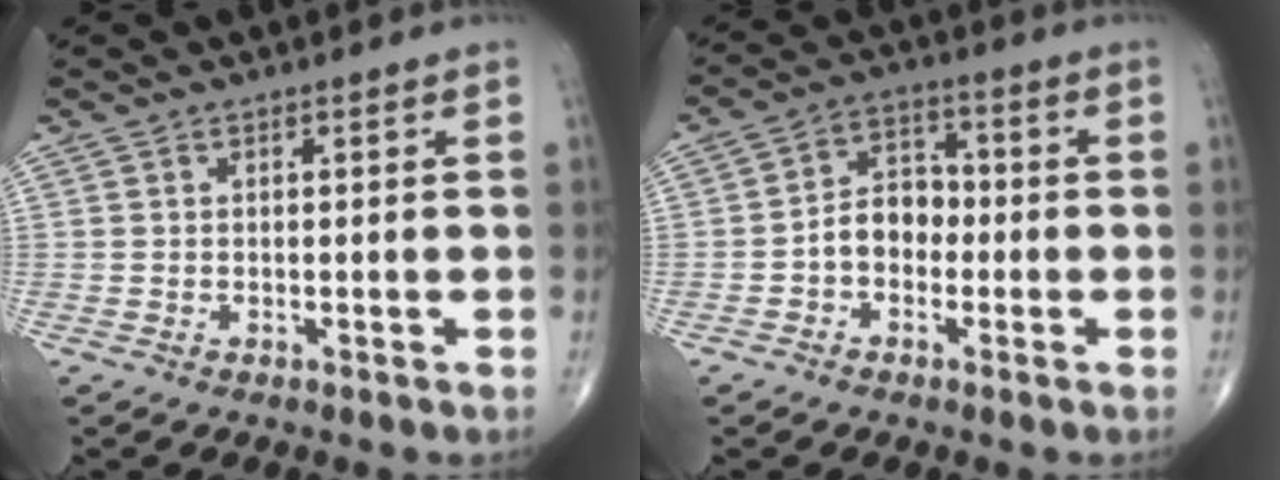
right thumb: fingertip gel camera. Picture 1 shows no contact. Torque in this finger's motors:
{"motor_torque": [1.59, 0.90, 0.89, -0.11, 0.05]}